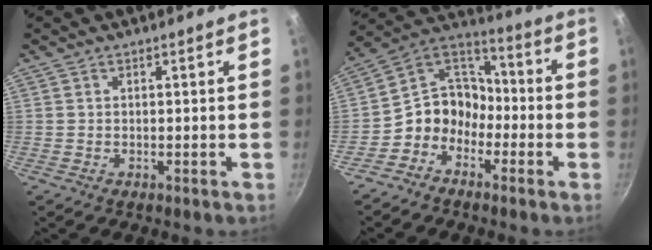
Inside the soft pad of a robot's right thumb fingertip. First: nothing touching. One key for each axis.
{"total": 10.8, "fx": -4.4, "fy": 8.8, "fz": 4.5, "tx": -0.046, "ty": 0.075, "tz": -0.099}